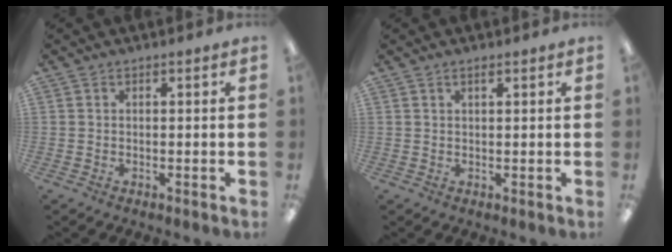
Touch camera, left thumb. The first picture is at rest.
{"total": 1.0, "force": [0.8, 0.3, 0.6], "torque": [-0.013, 0.002, 0.014]}